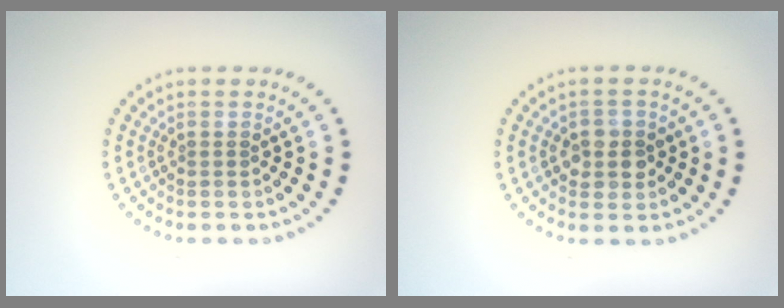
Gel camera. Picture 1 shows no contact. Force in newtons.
{"total": 2.7, "press": 2.5, "slide": 0.8}